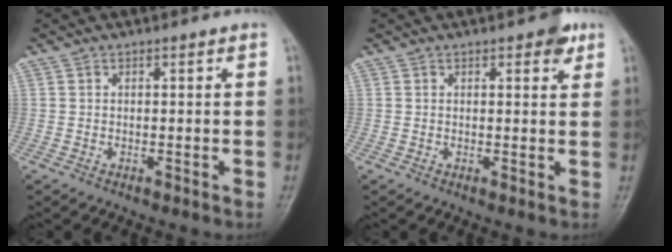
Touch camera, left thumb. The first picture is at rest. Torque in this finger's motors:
{"motor_torque": [2.49, 1.12, 0.41, -0.08, 0.00]}